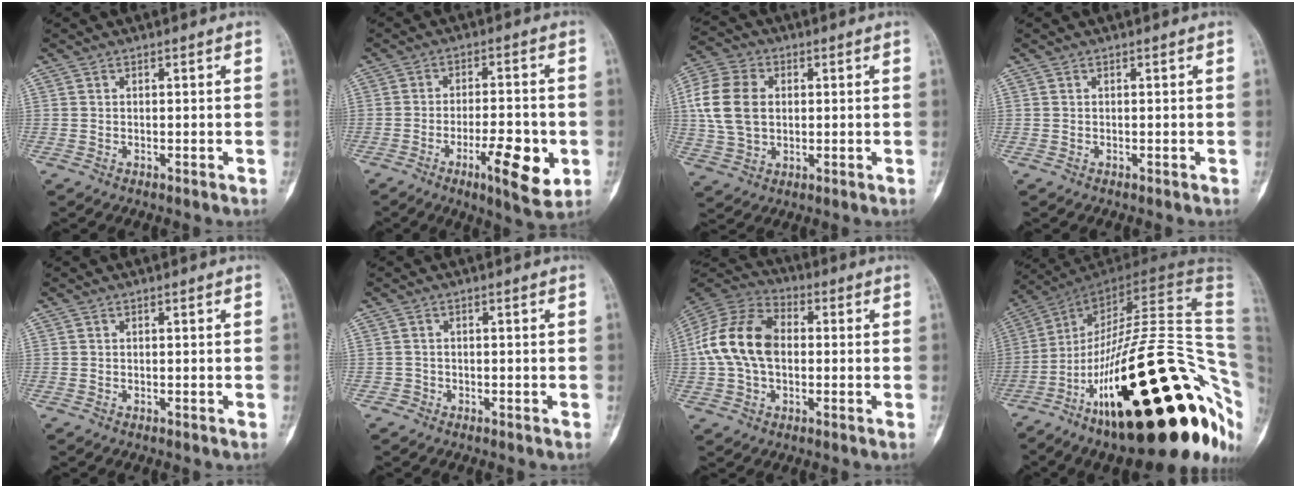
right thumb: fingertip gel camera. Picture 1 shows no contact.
{"total": 11.6, "force": [-3.8, 3.3, 10.4], "torque": [-0.155, 0.006, -0.056]}
{"total": 12.3, "force": [1.5, 9.0, 8.3], "torque": [-0.163, 0.007, 0.027]}
{"total": 0.0}
{"total": 0.0}
{"total": 1.5, "force": [-0.7, 1.2, -0.4], "torque": [0.017, 0.009, -0.019]}
{"total": 15.4, "force": [0.3, 10.3, 11.5], "torque": [-0.220, 0.033, -0.003]}
{"total": 39.9, "force": [-12.7, 12.5, 35.8], "torque": [-0.443, 0.083, -0.197]}